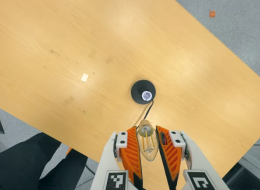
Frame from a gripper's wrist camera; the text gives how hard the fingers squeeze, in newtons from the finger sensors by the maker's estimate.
{"total": 10.6, "left": 10.2, "right": 10.9}